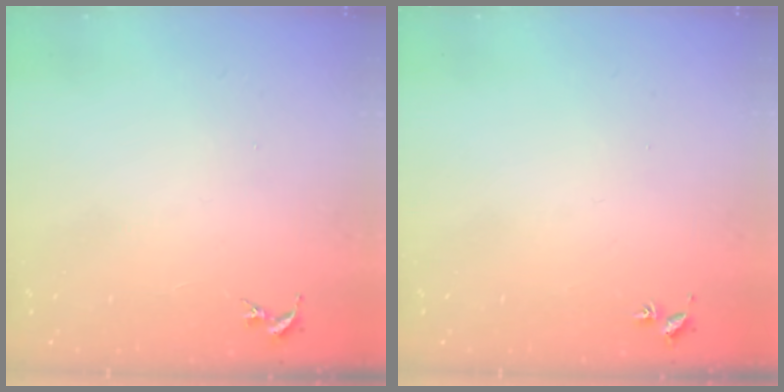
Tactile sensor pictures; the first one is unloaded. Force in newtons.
{"total": 1.7, "press": 1.7, "slide": 0.2}